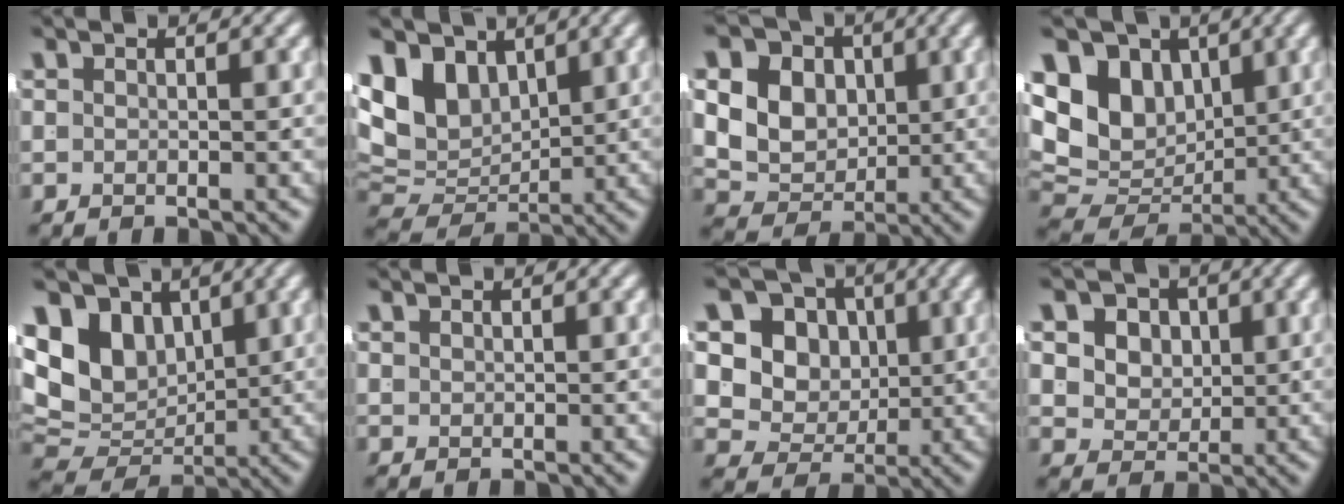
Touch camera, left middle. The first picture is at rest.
{"total": 9.2, "force": [1.2, 7.2, 5.7], "torque": [-0.124, -0.030, 0.039]}
{"total": 12.9, "force": [2.0, 11.2, 6.1], "torque": [-0.133, -0.018, 0.025]}
{"total": 13.2, "force": [1.4, 10.8, 7.4], "torque": [-0.141, -0.027, 0.029]}
{"total": 11.6, "force": [1.2, 9.4, 6.6], "torque": [-0.130, -0.029, 0.033]}
{"total": 0.8, "force": [0.4, -0.7, -0.1], "torque": [0.013, 0.000, 0.014]}
{"total": 14.5, "force": [2.1, 12.6, 6.9], "torque": [-0.155, -0.027, 0.031]}
{"total": 8.6, "force": [2.0, 7.5, 3.7], "torque": [-0.083, -0.010, 0.027]}